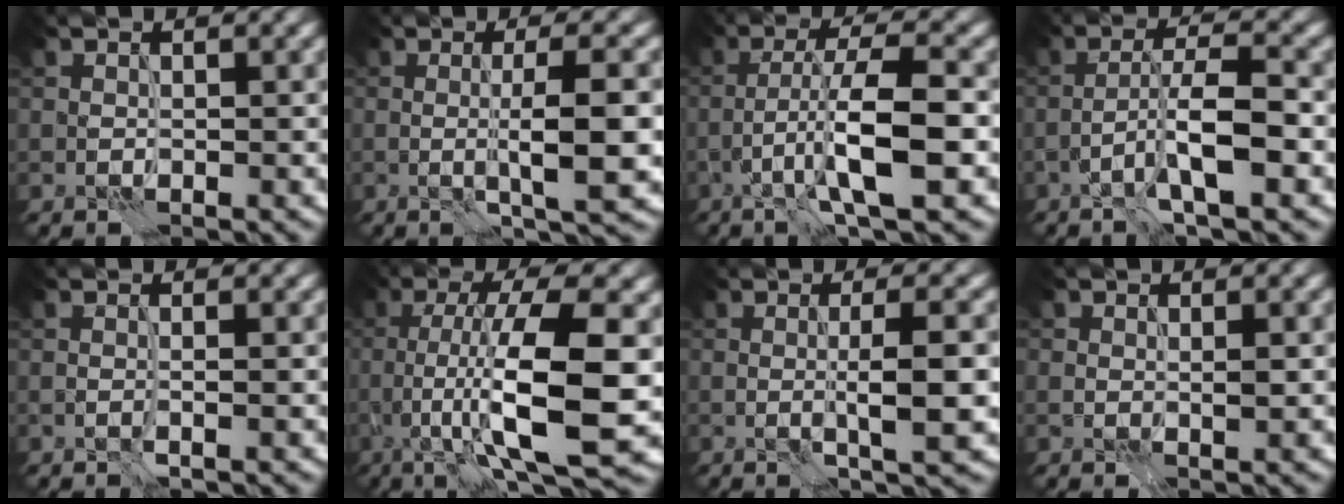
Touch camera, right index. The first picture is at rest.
{"total": 5.7, "force": [-0.6, 1.0, 5.6], "torque": [-0.080, 0.002, -0.009]}
{"total": 6.6, "force": [-2.1, 1.2, 6.1], "torque": [-0.100, 0.013, -0.040]}
{"total": 4.5, "force": [-2.0, 0.7, 4.0], "torque": [-0.069, 0.012, -0.041]}
{"total": 0.7, "force": [-0.2, 0.1, 0.6], "torque": [-0.009, 0.002, -0.008]}
{"total": 12.1, "force": [-1.6, 3.6, 11.5], "torque": [-0.182, 0.000, -0.029]}
{"total": 4.5, "force": [-0.5, 0.8, 4.4], "torque": [-0.064, 0.002, -0.008]}
{"total": 0.8, "force": [0.1, 0.3, 0.7], "torque": [-0.010, -0.002, 0.003]}